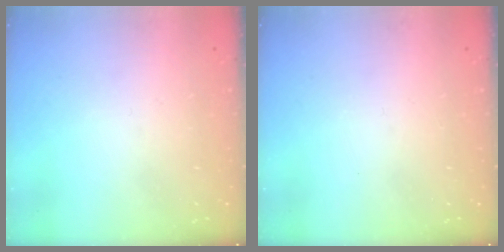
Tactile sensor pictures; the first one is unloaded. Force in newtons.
{"total": 0.0}